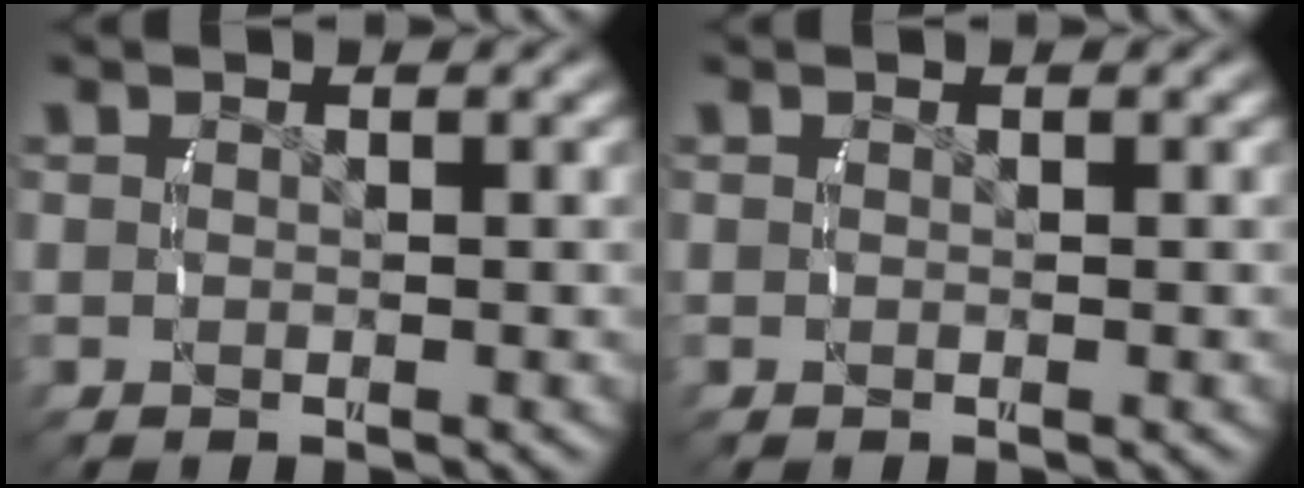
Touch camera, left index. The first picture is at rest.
{"total": 0.0}